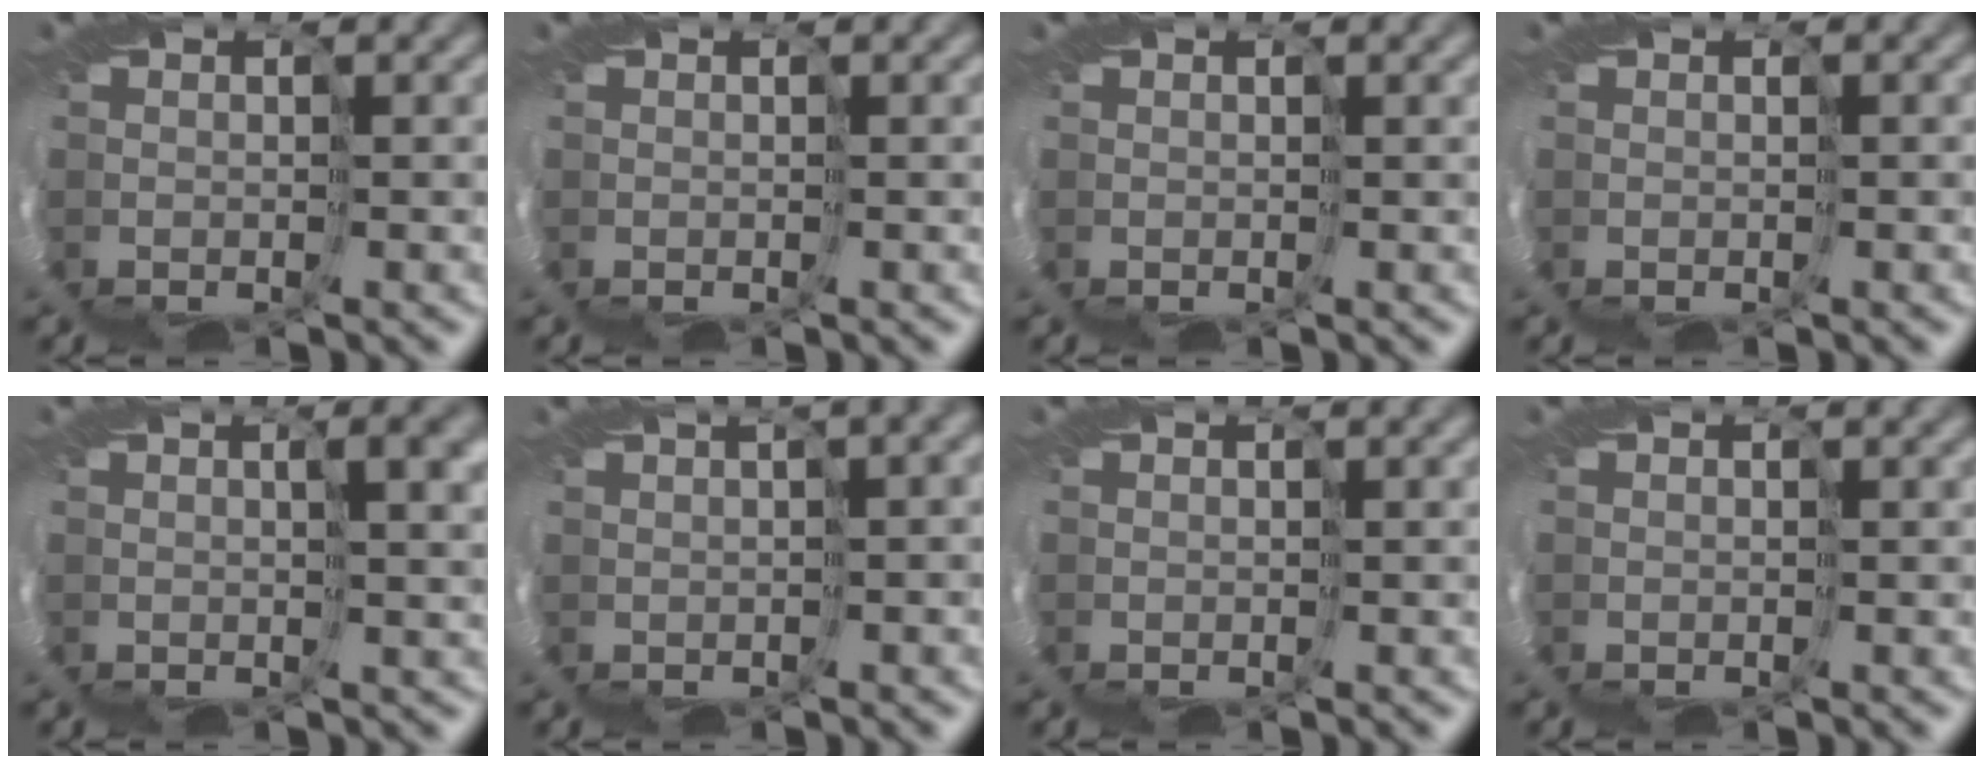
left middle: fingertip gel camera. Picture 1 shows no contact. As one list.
[{"total": 0.0}, {"total": 0.8, "force": [0.7, -0.3, 0.2], "torque": [-0.003, 0.001, 0.009]}, {"total": 0.0}, {"total": 5.5, "force": [2.9, 1.1, 4.5], "torque": [-0.058, 0.015, 0.046]}, {"total": 6.4, "force": [1.2, 1.8, 6.0], "torque": [-0.076, 0.007, 0.035]}, {"total": 0.8, "force": [0.3, 0.1, 0.8], "torque": [-0.013, 0.001, 0.006]}, {"total": 0.0}]